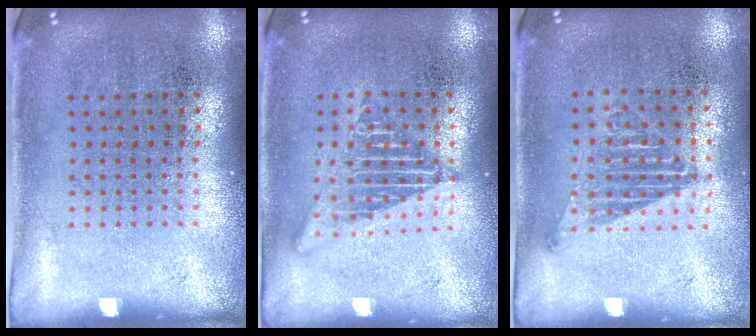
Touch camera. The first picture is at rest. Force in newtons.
{"total": 2.0, "press": 2.0, "slide": 0.2}
{"total": 1.2, "press": 1.0, "slide": 0.7}